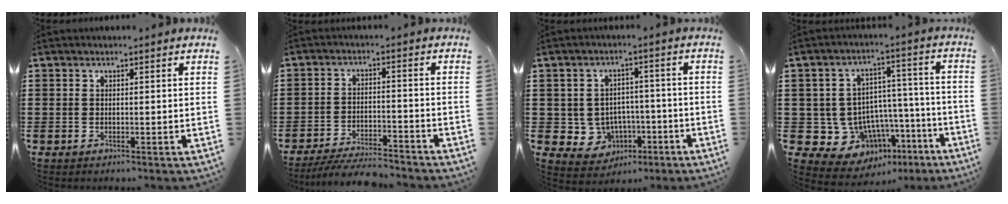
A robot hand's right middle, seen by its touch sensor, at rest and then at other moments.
{"total": 5.7, "force": [-5.4, 0.5, 1.8], "torque": [-0.032, -0.003, -0.105]}
{"total": 4.6, "force": [-1.2, 4.4, 1.0], "torque": [-0.029, 0.004, -0.020]}
{"total": 8.2, "force": [-4.3, 6.9, 1.2], "torque": [-0.035, 0.013, -0.069]}